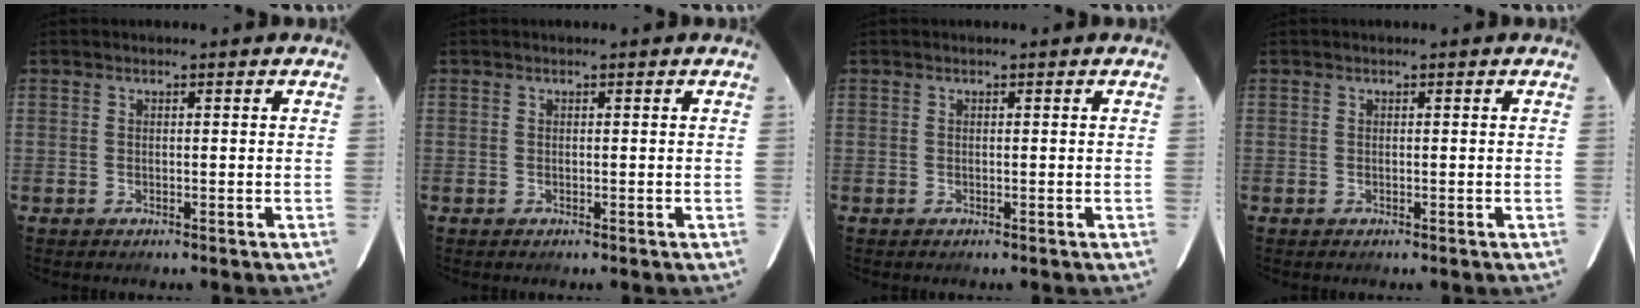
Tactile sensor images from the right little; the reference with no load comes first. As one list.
[{"total": 0.0}, {"total": 0.0}, {"total": 0.0}]